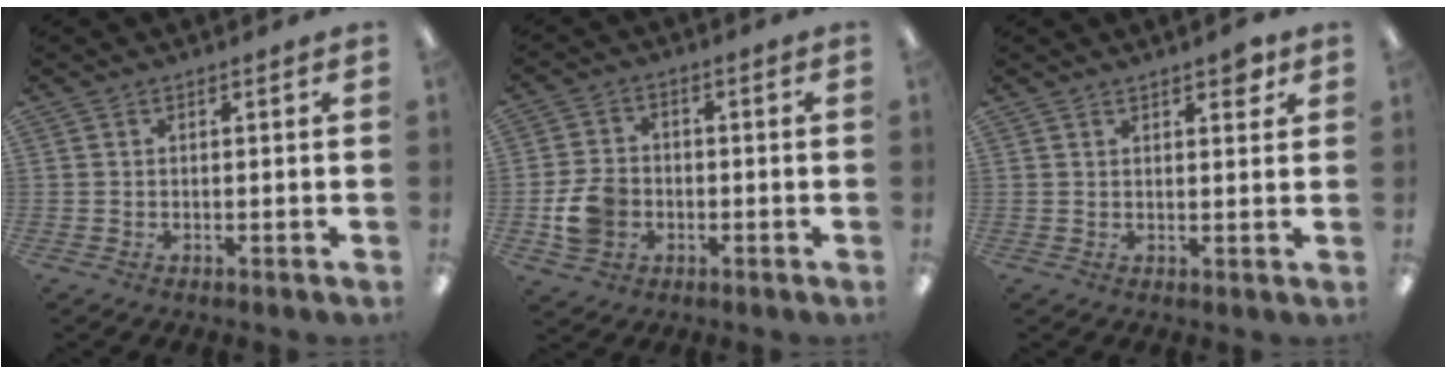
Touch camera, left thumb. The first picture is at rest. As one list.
[{"total": 7.9, "force": [-2.1, 6.5, 3.9], "torque": [-0.076, 0.011, -0.039]}, {"total": 3.2, "force": [2.3, 1.0, 1.9], "torque": [-0.016, -0.008, 0.035]}]